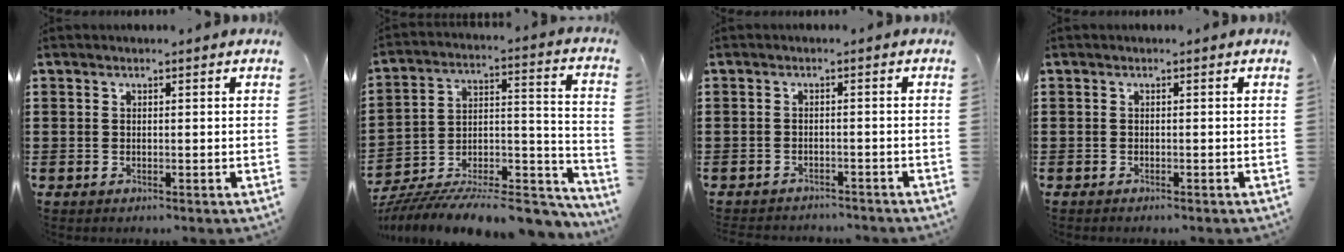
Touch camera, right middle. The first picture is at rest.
{"total": 12.3, "force": [-11.4, 2.1, 4.2], "torque": [-0.042, 0.037, -0.216]}
{"total": 1.8, "force": [-1.8, 0.1, -0.1], "torque": [-0.007, -0.002, -0.040]}
{"total": 0.0}